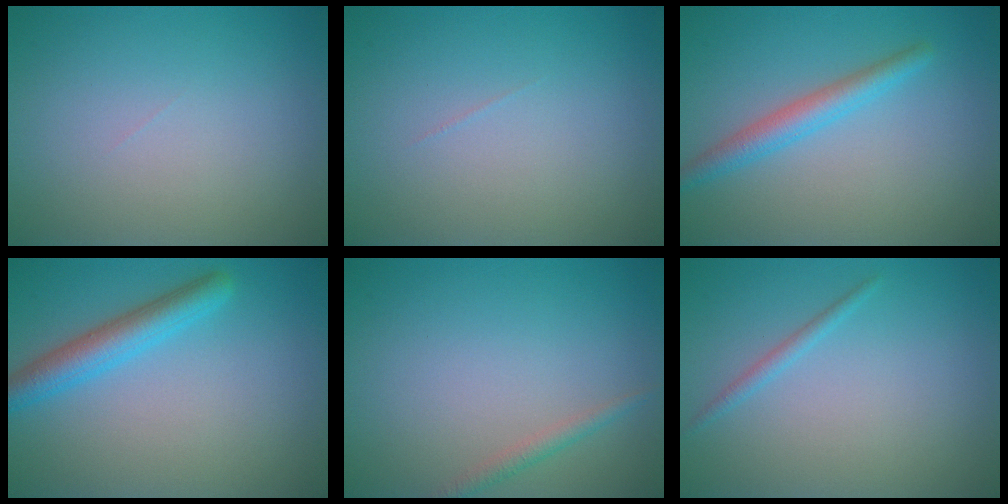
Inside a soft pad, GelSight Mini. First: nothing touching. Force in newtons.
{"total": 0.0}
{"total": 2.7, "press": 2.7, "slide": 0.1}
{"total": 3.6, "press": 3.6, "slide": 0.2}
{"total": 1.2, "press": 1.2, "slide": 0.0}
{"total": 1.0, "press": 1.0, "slide": 0.0}